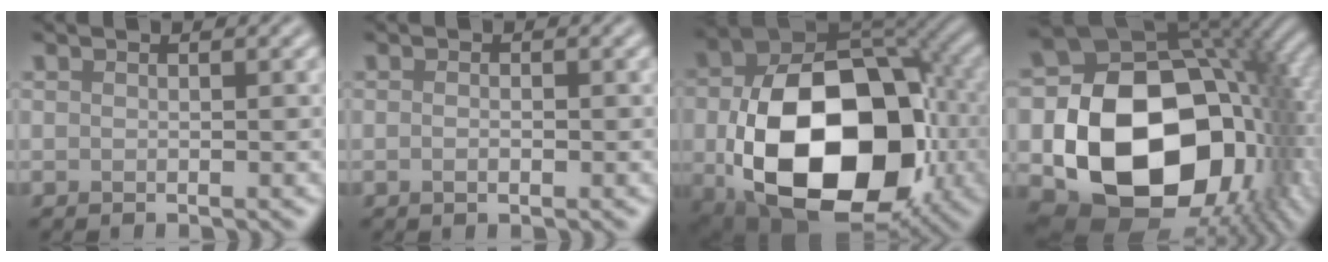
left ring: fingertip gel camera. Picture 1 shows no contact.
{"total": 0.9, "force": [-0.2, 0.5, 0.7], "torque": [-0.005, -0.003, -0.006]}
{"total": 17.5, "force": [-3.0, 12.0, 12.4], "torque": [-0.229, -0.059, -0.031]}
{"total": 18.5, "force": [-2.5, 13.6, 12.3], "torque": [-0.202, -0.050, -0.017]}